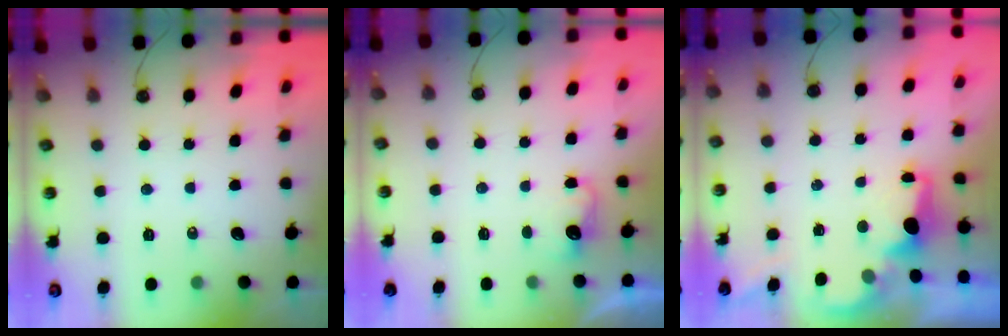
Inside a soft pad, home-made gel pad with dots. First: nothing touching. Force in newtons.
{"total": 3.5, "press": 3.3, "slide": 1.0}
{"total": 2.0, "press": 1.8, "slide": 0.8}